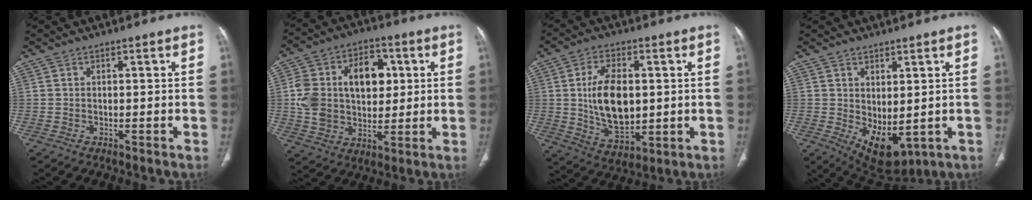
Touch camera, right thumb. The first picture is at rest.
{"total": 20.1, "force": [3.4, 14.0, 14.0], "torque": [-0.218, 0.014, 0.067]}
{"total": 13.7, "force": [1.1, 7.9, 11.1], "torque": [-0.180, -0.011, 0.030]}
{"total": 8.8, "force": [-0.9, 4.9, 7.2], "torque": [-0.097, -0.012, 0.015]}